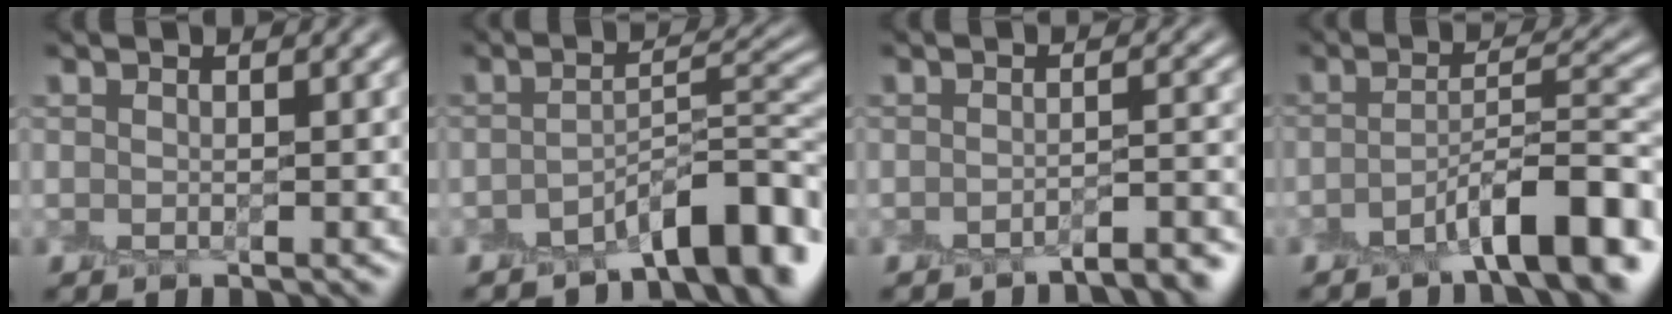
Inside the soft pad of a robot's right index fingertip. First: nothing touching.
{"total": 6.6, "force": [-4.1, 2.0, 4.8], "torque": [-0.053, 0.017, -0.065]}
{"total": 3.5, "force": [-3.0, 0.7, 1.7], "torque": [-0.008, 0.011, -0.047]}
{"total": 7.4, "force": [-4.0, 1.7, 6.0], "torque": [-0.085, 0.017, -0.067]}